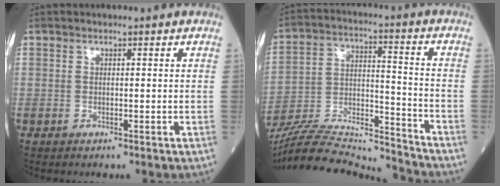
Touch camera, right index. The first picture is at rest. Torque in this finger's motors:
{"motor_torque": [-1.11, -1.03, -0.88, -0.21]}